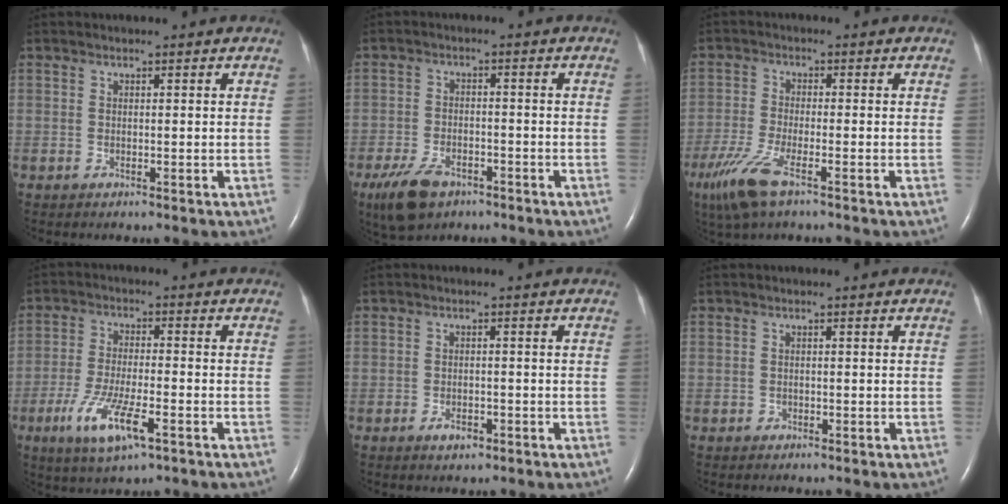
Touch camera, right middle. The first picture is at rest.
{"total": 7.4, "force": [-4.9, 3.7, 4.1], "torque": [-0.090, -0.008, -0.081]}
{"total": 7.4, "force": [-4.5, 1.4, 5.7], "torque": [-0.135, -0.020, -0.087]}
{"total": 9.1, "force": [-4.4, 1.8, 7.8], "torque": [-0.155, -0.019, -0.075]}
{"total": 2.0, "force": [-1.2, 1.0, 1.2], "torque": [-0.018, 0.002, -0.017]}
{"total": 0.5, "force": [-0.3, 0.4, 0.0], "torque": [-0.006, 0.002, -0.005]}